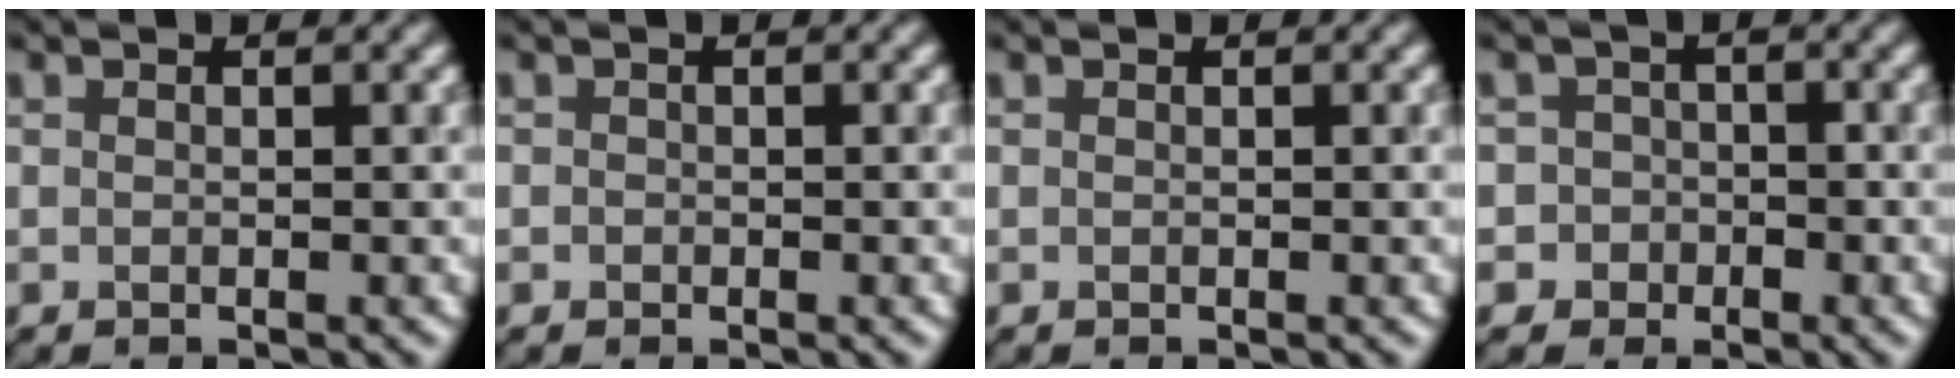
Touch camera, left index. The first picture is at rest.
{"total": 0.0}
{"total": 0.0}
{"total": 3.0, "force": [-1.1, 2.8, 0.0], "torque": [0.038, 0.007, -0.034]}